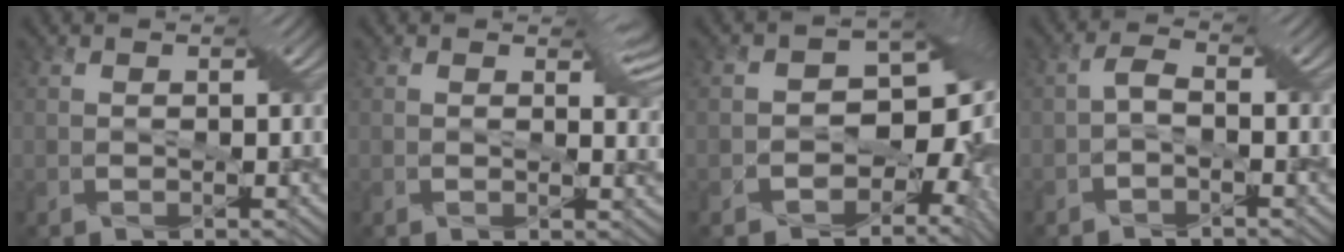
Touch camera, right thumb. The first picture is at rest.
{"total": 1.7, "force": [1.3, 0.6, 0.9], "torque": [-0.018, 0.000, 0.017]}
{"total": 11.6, "force": [-0.5, 7.7, 8.6], "torque": [-0.126, -0.030, 0.016]}
{"total": 1.3, "force": [-0.9, -0.1, 0.9], "torque": [-0.038, 0.004, -0.020]}